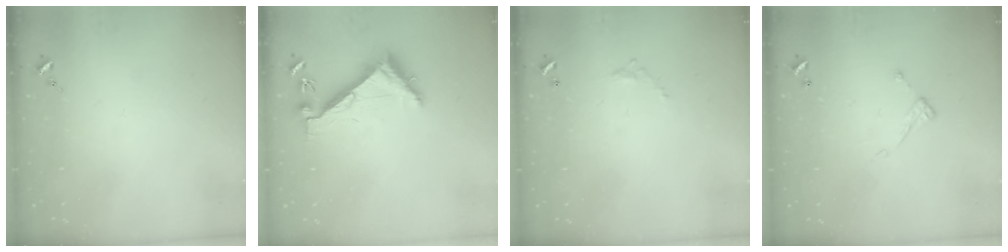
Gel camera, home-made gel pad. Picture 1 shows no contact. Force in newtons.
{"total": 6.7, "press": 6.7, "slide": 0.8}
{"total": 4.0, "press": 4.0, "slide": 0.2}
{"total": 7.5, "press": 7.4, "slide": 0.4}